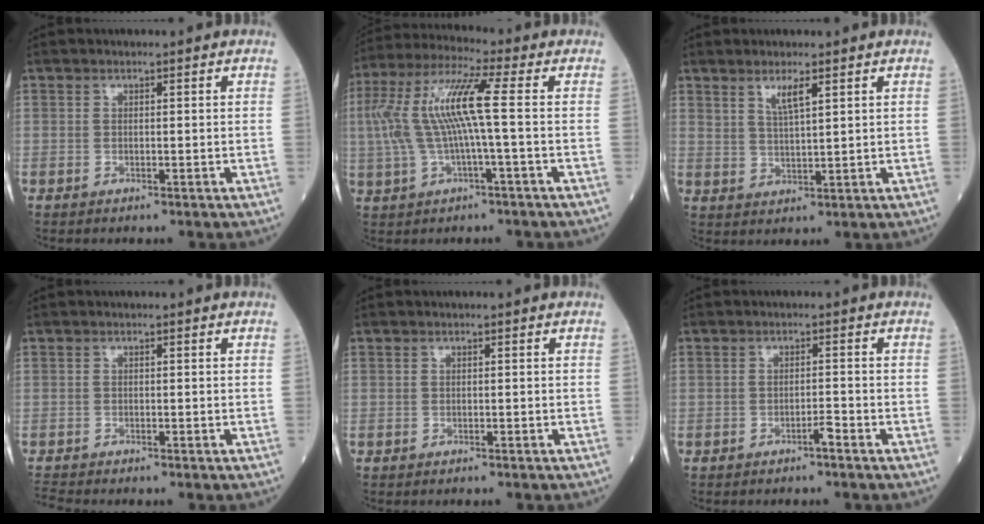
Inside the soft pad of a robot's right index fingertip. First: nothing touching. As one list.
[{"total": 11.0, "force": [0.3, 0.8, 11.0], "torque": [-0.237, 0.031, 0.002]}, {"total": 3.4, "force": [2.1, 0.3, 2.6], "torque": [-0.054, -0.001, 0.045]}, {"total": 2.1, "force": [-2.0, -0.6, -0.1], "torque": [-0.007, -0.014, -0.037]}, {"total": 0.9, "force": [-0.7, 0.0, 0.5], "torque": [-0.008, 0.001, -0.007]}, {"total": 1.3, "force": [-1.1, -0.2, 0.8], "torque": [-0.014, 0.002, -0.017]}]